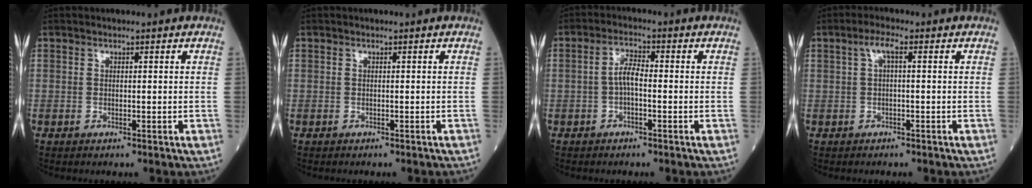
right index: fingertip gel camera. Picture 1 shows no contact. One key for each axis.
{"total": 1.3, "fx": -1.1, "fy": 0.3, "fz": 0.5, "tx": -0.009, "ty": -0.002, "tz": -0.015}
{"total": 3.3, "fx": -0.7, "fy": 0.9, "fz": 3.1, "tx": -0.058, "ty": 0.007, "tz": -0.013}
{"total": 2.4, "fx": 0.3, "fy": 0.6, "fz": 2.3, "tx": -0.049, "ty": 0.011, "tz": 0.005}